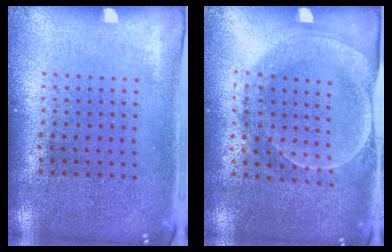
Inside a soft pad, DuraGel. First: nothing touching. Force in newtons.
{"total": 1.8, "press": 1.7, "slide": 0.4}